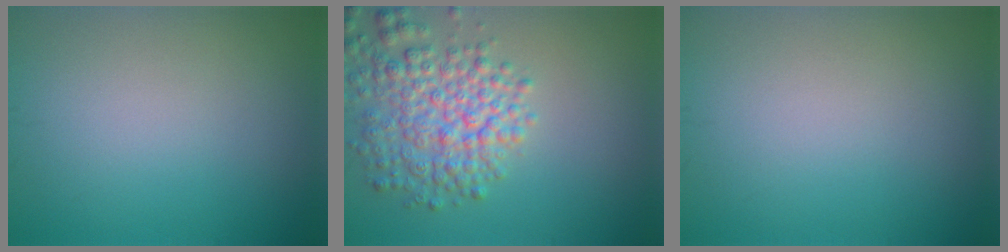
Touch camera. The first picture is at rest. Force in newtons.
{"total": 5.8, "press": 5.8, "slide": 0.3}
{"total": 0.0}